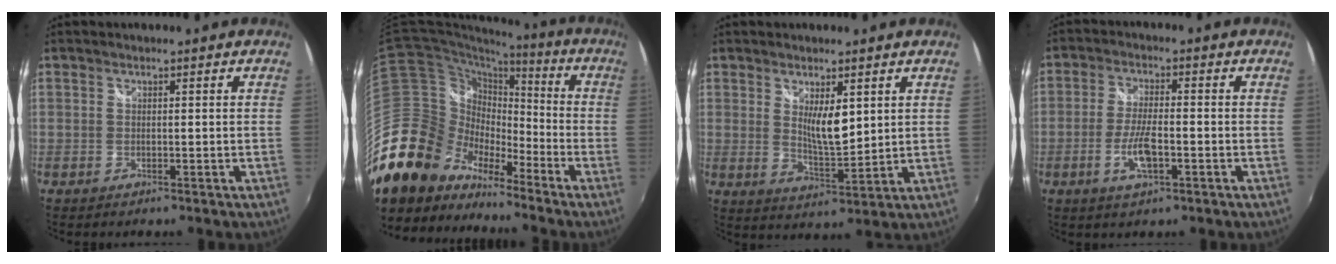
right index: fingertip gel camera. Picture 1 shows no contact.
{"total": 20.0, "force": [-14.5, 12.7, 5.4], "torque": [-0.136, 0.033, -0.265]}
{"total": 6.9, "force": [2.3, 2.4, 6.1], "torque": [-0.096, -0.014, 0.044]}
{"total": 7.0, "force": [-2.4, 2.2, 6.2], "torque": [-0.129, -0.004, -0.046]}